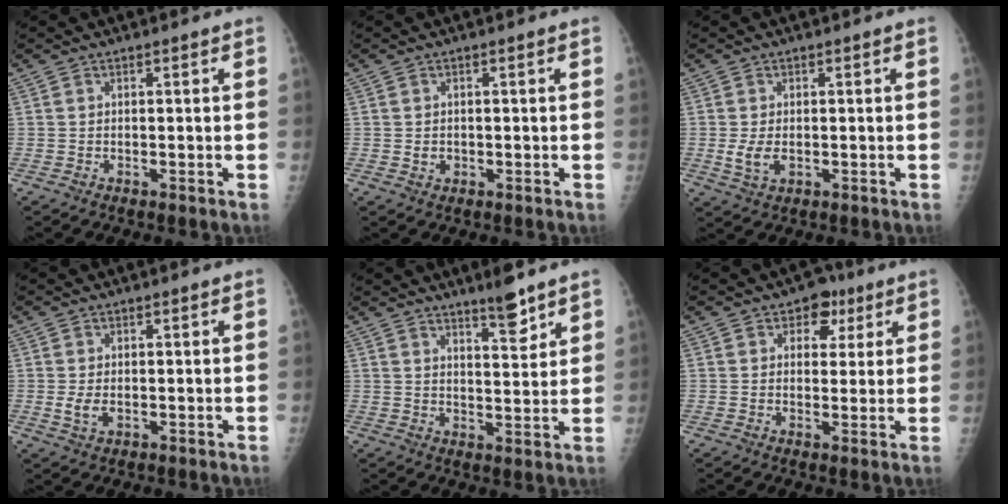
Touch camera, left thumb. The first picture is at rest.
{"total": 1.5, "force": [-0.1, 1.3, 0.7], "torque": [-0.008, 0.001, 0.004]}
{"total": 3.8, "force": [-0.4, 2.4, 3.0], "torque": [-0.062, -0.007, -0.004]}
{"total": 2.8, "force": [-0.2, 1.7, 2.2], "torque": [-0.045, -0.006, -0.001]}
{"total": 5.8, "force": [4.6, 1.1, 3.4], "torque": [-0.041, -0.040, 0.072]}
{"total": 5.8, "force": [2.8, 4.4, 2.7], "torque": [0.002, -0.005, 0.032]}